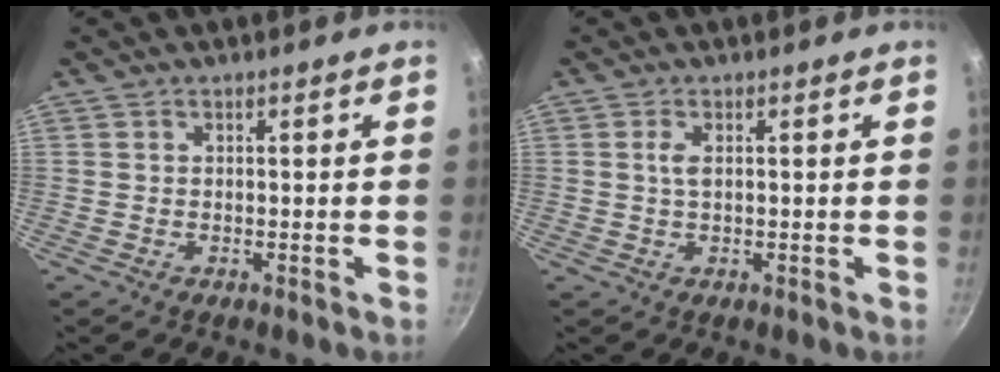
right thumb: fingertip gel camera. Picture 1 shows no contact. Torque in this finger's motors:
{"motor_torque": [0.51, 0.47, 0.54, 0.24, 0.01]}